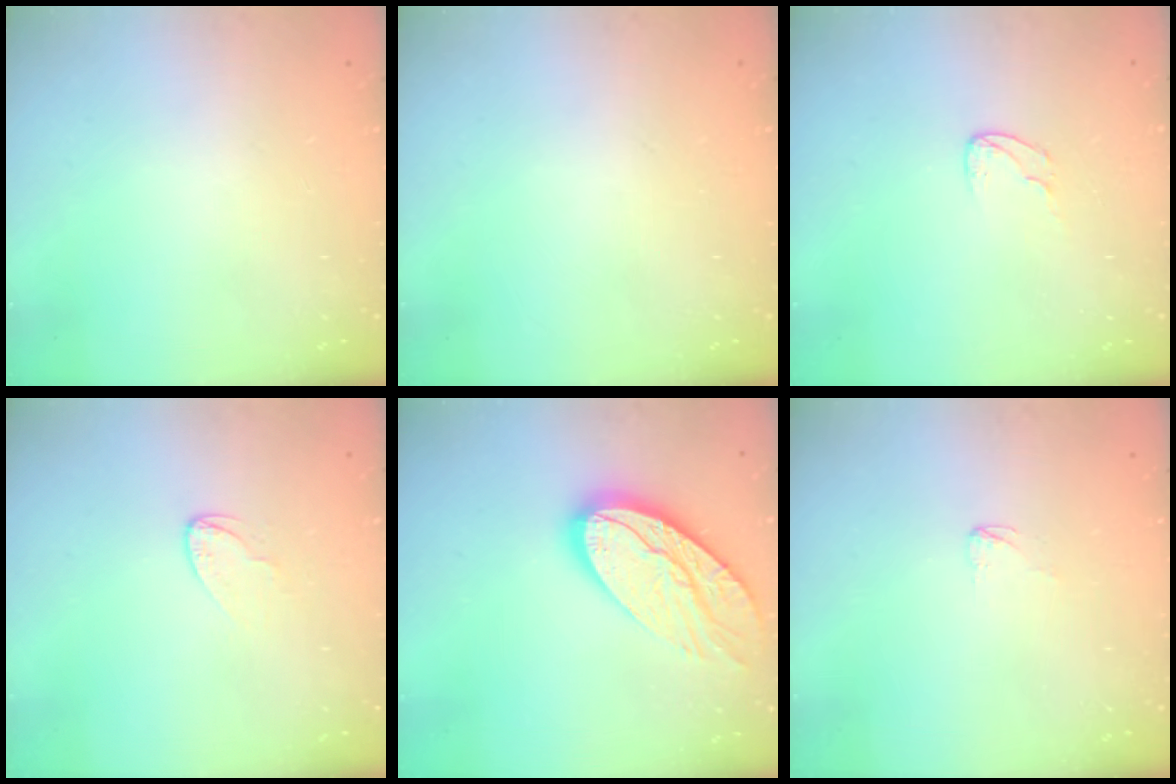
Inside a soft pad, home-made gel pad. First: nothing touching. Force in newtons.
{"total": 0.0}
{"total": 3.9, "press": 3.9, "slide": 0.2}
{"total": 4.0, "press": 4.0, "slide": 0.3}
{"total": 18.2, "press": 18.1, "slide": 1.7}
{"total": 2.3, "press": 2.3, "slide": 0.2}